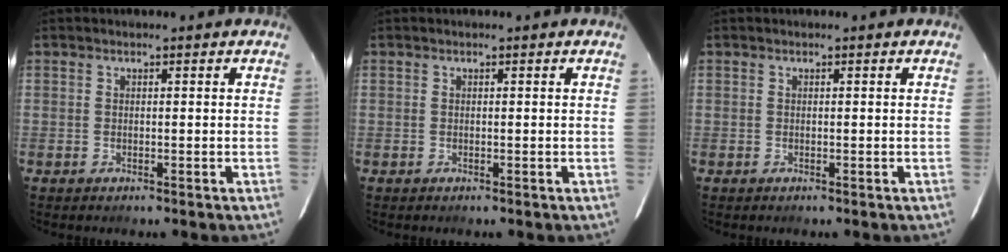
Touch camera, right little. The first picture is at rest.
{"total": 0.0}
{"total": 0.0}